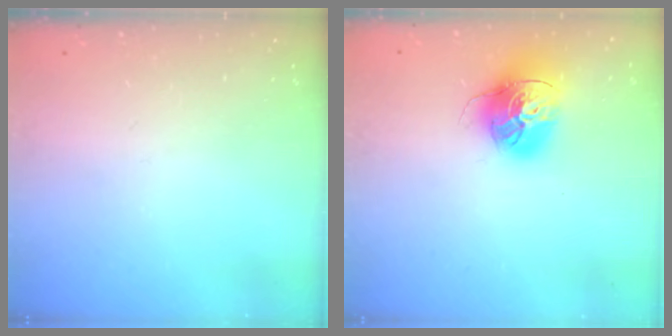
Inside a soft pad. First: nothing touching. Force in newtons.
{"total": 16.8, "press": 16.7, "slide": 1.9}